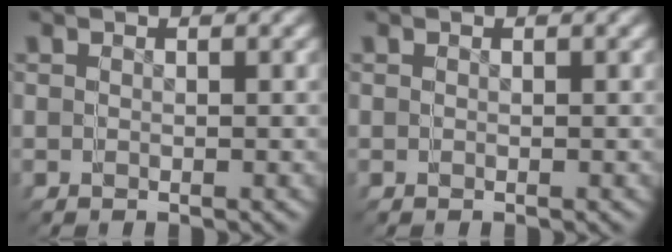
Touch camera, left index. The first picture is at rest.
{"total": 0.0}